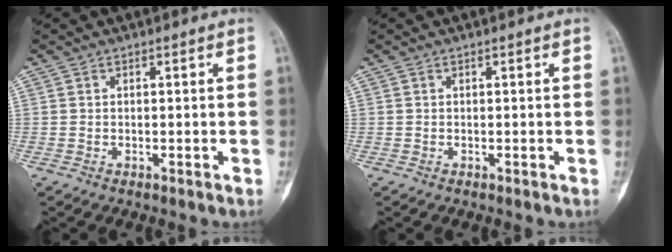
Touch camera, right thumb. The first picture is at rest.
{"total": 0.0}